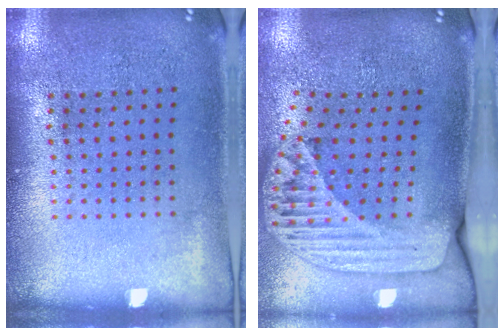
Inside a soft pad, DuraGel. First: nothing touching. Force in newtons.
{"total": 2.4, "press": 1.7, "slide": 1.7}